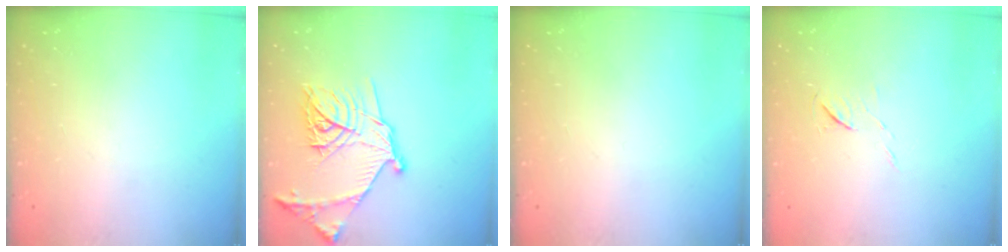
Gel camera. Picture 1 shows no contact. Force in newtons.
{"total": 21.1, "press": 21.0, "slide": 1.2}
{"total": 0.0}
{"total": 5.3, "press": 5.3, "slide": 0.5}